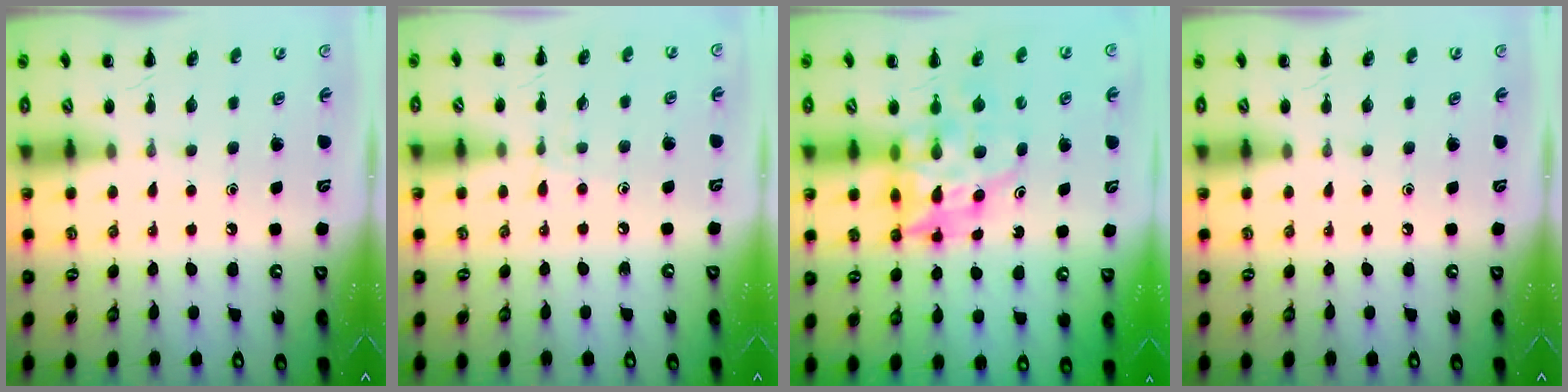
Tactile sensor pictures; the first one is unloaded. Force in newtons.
{"total": 4.4, "press": 4.0, "slide": 1.9}
{"total": 10.4, "press": 10.0, "slide": 3.1}
{"total": 0.0}